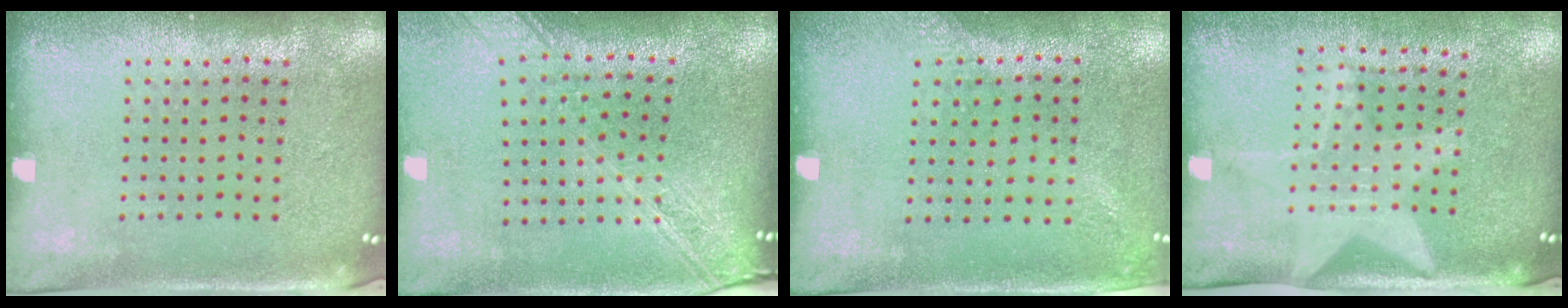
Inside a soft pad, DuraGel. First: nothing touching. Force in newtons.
{"total": 2.0, "press": 1.8, "slide": 1.0}
{"total": 1.4, "press": 1.1, "slide": 0.9}
{"total": 1.9, "press": 1.5, "slide": 1.1}